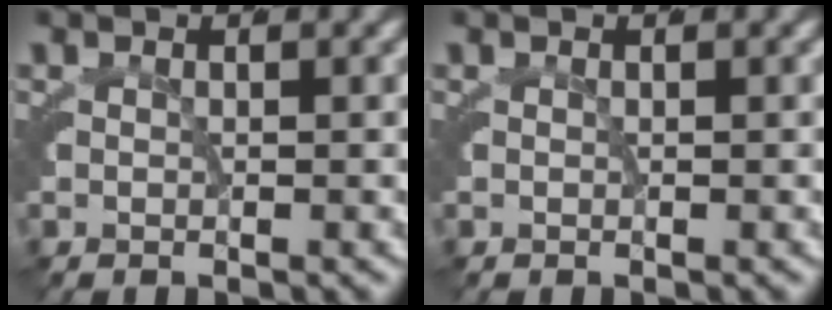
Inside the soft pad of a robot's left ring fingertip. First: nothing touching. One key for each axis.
{"total": 0.0}